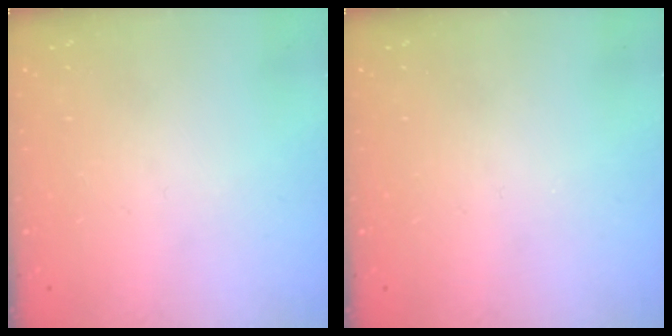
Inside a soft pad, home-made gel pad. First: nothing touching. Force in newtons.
{"total": 0.0}